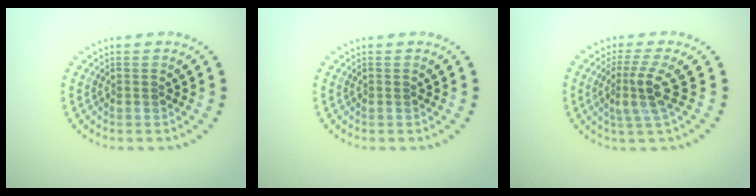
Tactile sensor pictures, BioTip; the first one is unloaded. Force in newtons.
{"total": 0.0}
{"total": 3.1, "press": 2.2, "slide": 2.1}